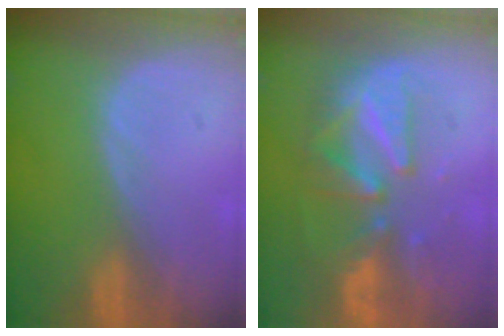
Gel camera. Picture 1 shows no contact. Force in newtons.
{"total": 9.3, "press": 8.5, "slide": 3.7}